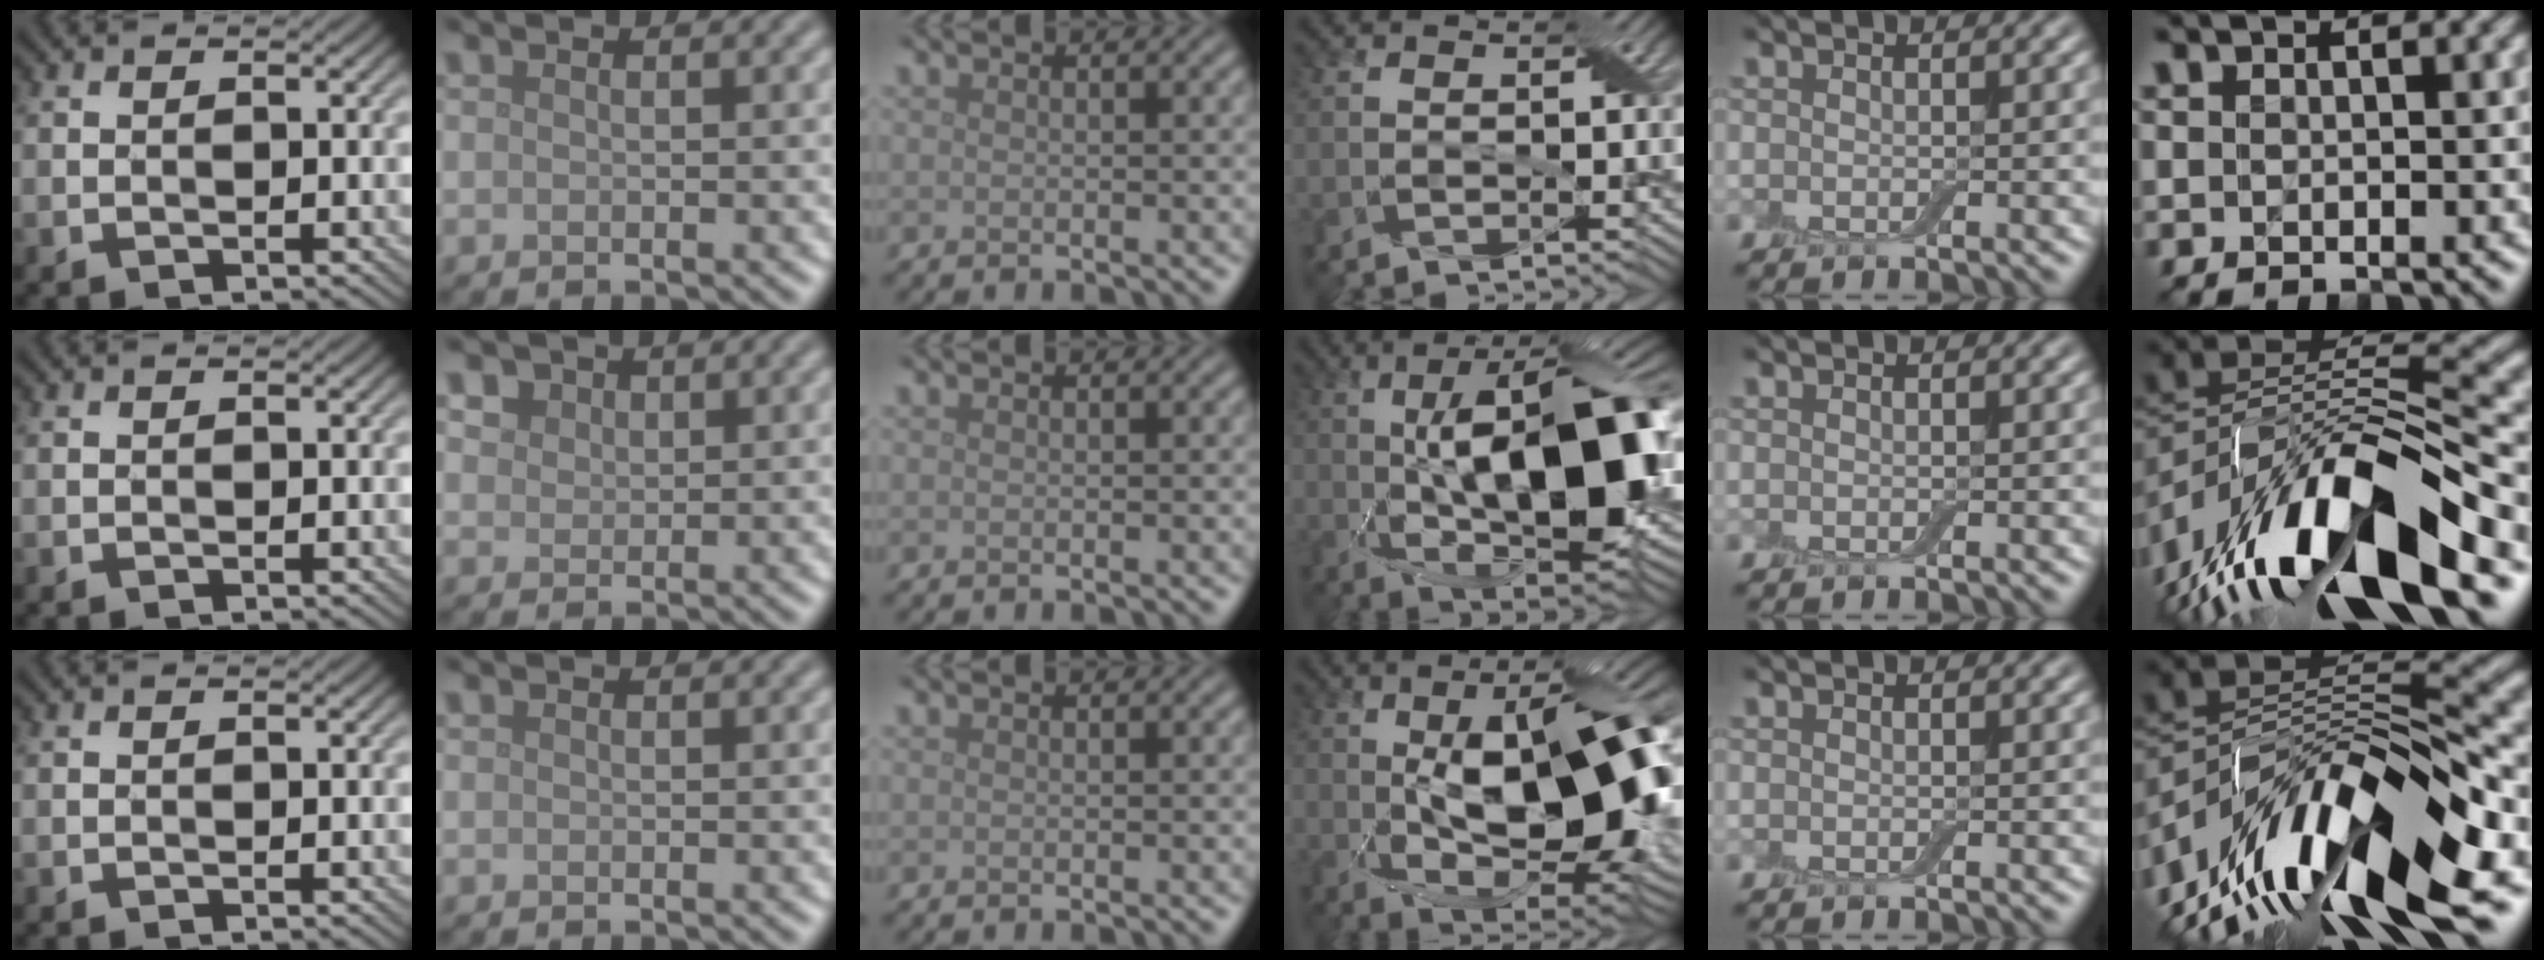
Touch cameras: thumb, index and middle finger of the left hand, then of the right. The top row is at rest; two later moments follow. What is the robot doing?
{"motion": "close", "object": "airpods case & airpods"}